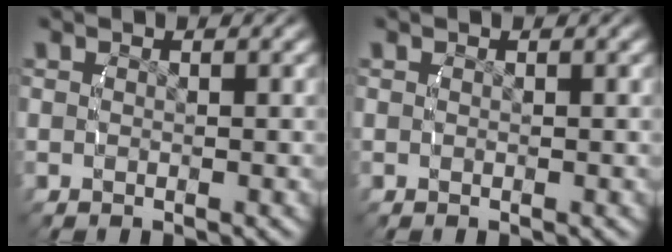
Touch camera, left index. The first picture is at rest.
{"total": 0.0}